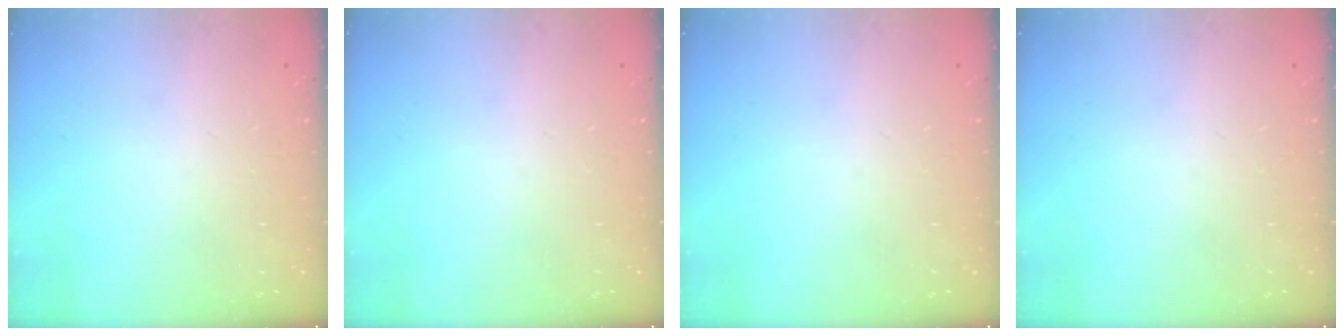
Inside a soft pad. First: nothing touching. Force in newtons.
{"total": 0.0}
{"total": 0.0}
{"total": 0.0}